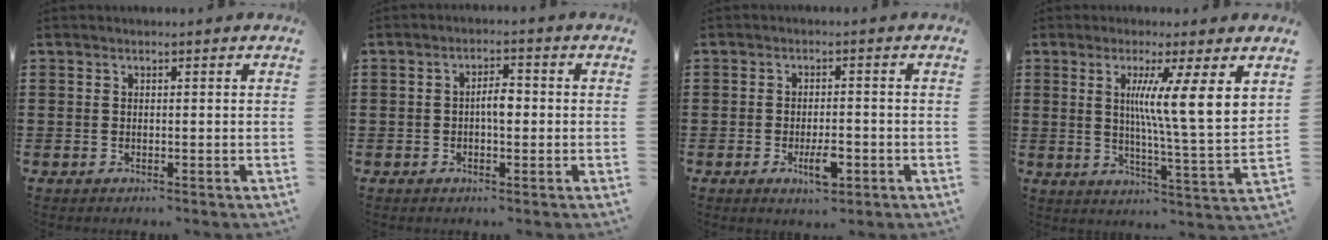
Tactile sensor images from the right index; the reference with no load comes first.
{"total": 3.2, "force": [-0.3, 1.2, 2.9], "torque": [-0.054, 0.005, -0.007]}
{"total": 4.6, "force": [-1.7, 1.7, 3.9], "torque": [-0.070, 0.003, -0.031]}
{"total": 9.4, "force": [4.0, -0.4, 8.5], "torque": [-0.147, -0.027, 0.058]}